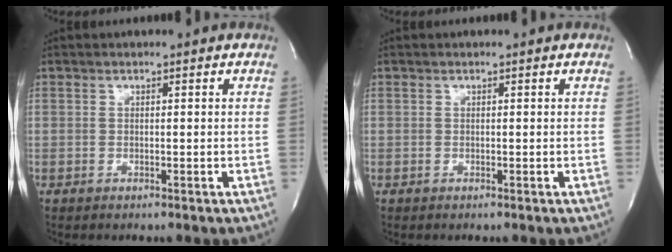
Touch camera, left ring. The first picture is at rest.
{"total": 0.0}